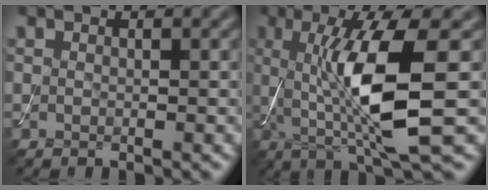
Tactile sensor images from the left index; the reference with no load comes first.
{"total": 9.6, "force": [0.3, 2.0, 9.3], "torque": [-0.160, -0.011, 0.016]}